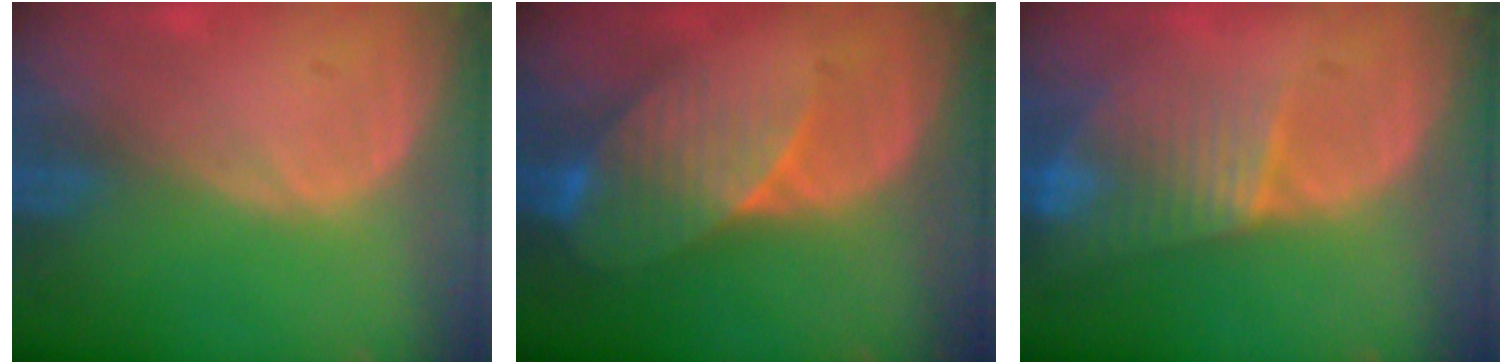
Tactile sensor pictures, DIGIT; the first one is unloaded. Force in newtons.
{"total": 8.3, "press": 7.3, "slide": 3.9}
{"total": 8.0, "press": 6.9, "slide": 4.1}